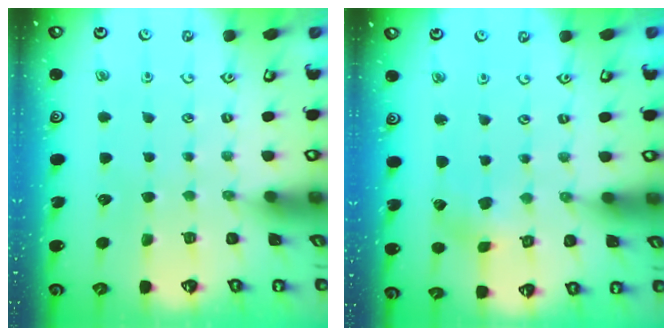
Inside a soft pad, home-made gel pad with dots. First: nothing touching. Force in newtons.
{"total": 0.9, "press": 0.9, "slide": 0.2}